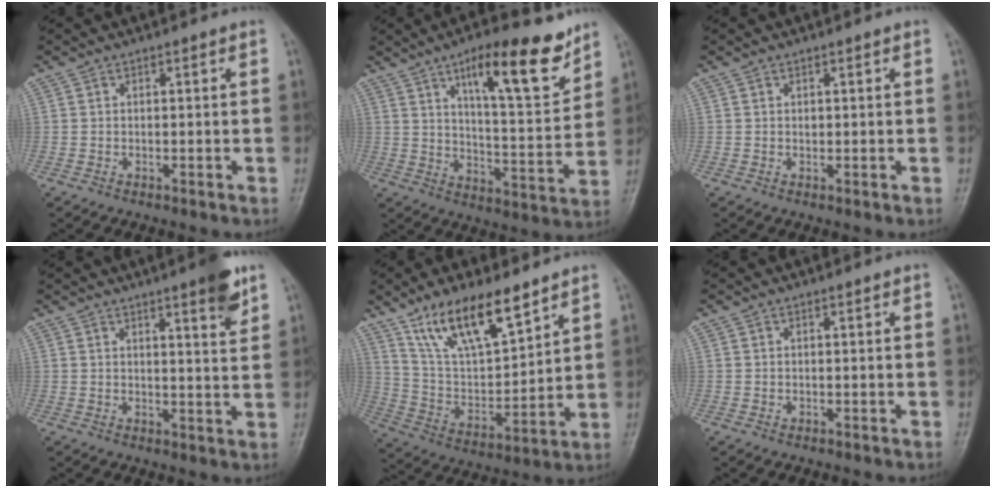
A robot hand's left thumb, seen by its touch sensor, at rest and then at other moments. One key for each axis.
{"total": 16.2, "fx": 9.9, "fy": 4.6, "fz": 12.0, "tx": -0.151, "ty": -0.057, "tz": 0.158}
{"total": 0.5, "fx": 0.2, "fy": 0.4, "fz": 0.3, "tx": -0.004, "ty": -0.001, "tz": 0.004}
{"total": 6.5, "fx": 4.1, "fy": 0.9, "fz": 5.0, "tx": -0.061, "ty": -0.023, "tz": 0.053}
{"total": 16.6, "fx": 11.2, "fy": 6.0, "fz": 10.7, "tx": -0.160, "ty": -0.052, "tz": 0.219}
{"total": 0.0}